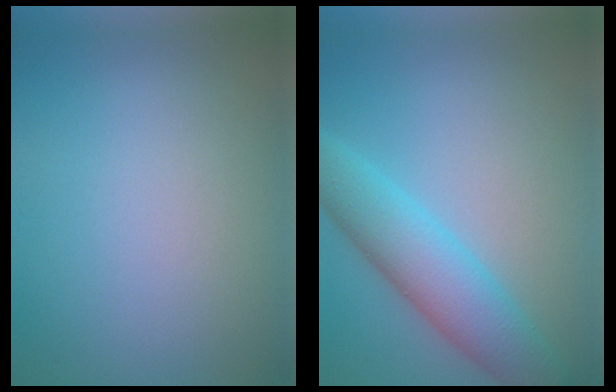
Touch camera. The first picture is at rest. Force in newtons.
{"total": 5.8, "press": 5.8, "slide": 0.3}